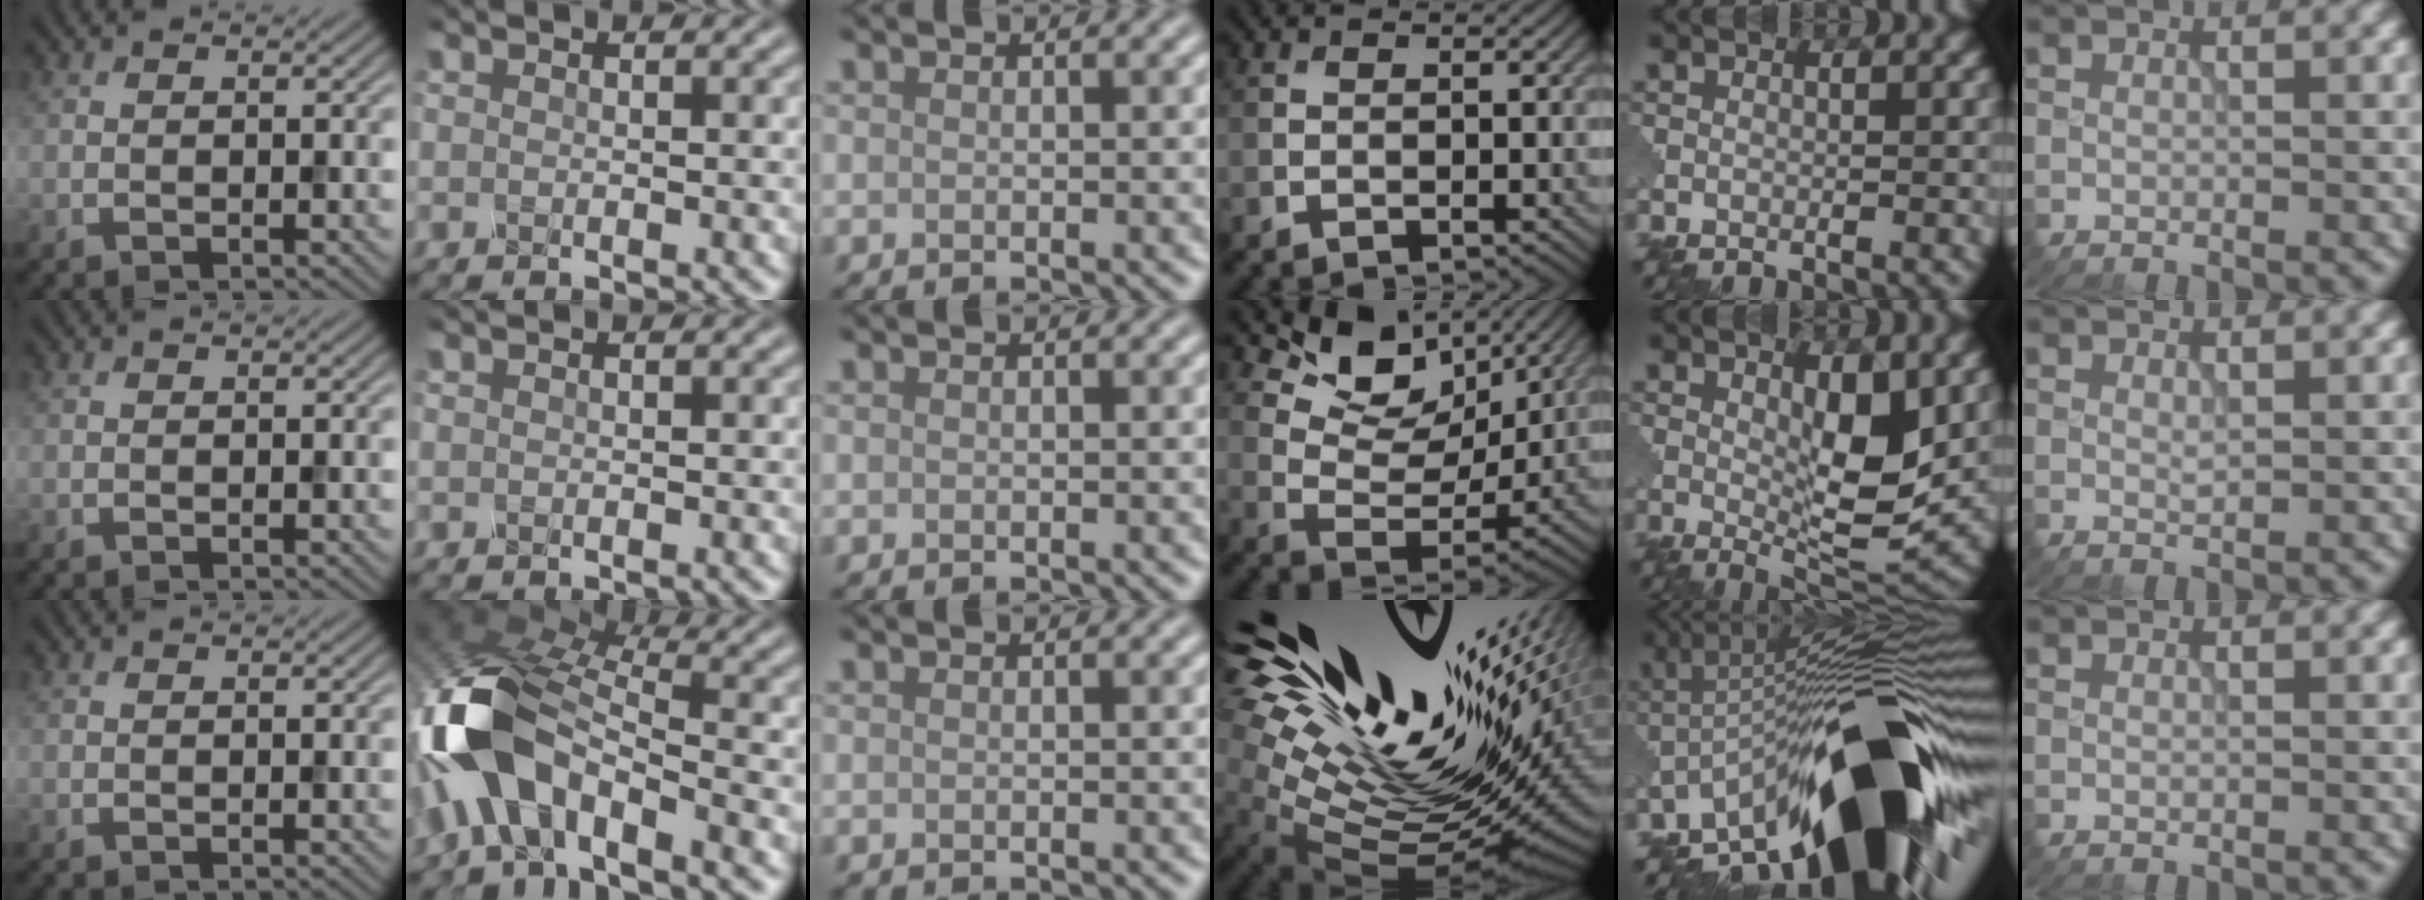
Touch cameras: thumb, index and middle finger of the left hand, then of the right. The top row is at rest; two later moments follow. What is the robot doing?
{"motion": "press", "object": "mechanical pencil"}